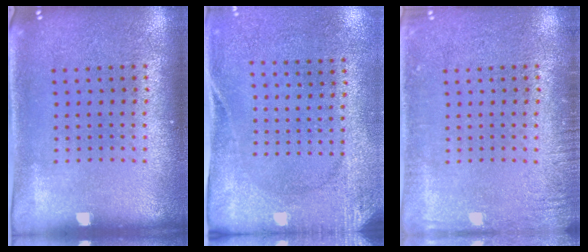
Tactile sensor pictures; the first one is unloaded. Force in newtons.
{"total": 2.7, "press": 2.1, "slide": 1.7}
{"total": 1.8, "press": 1.8, "slide": 0.2}